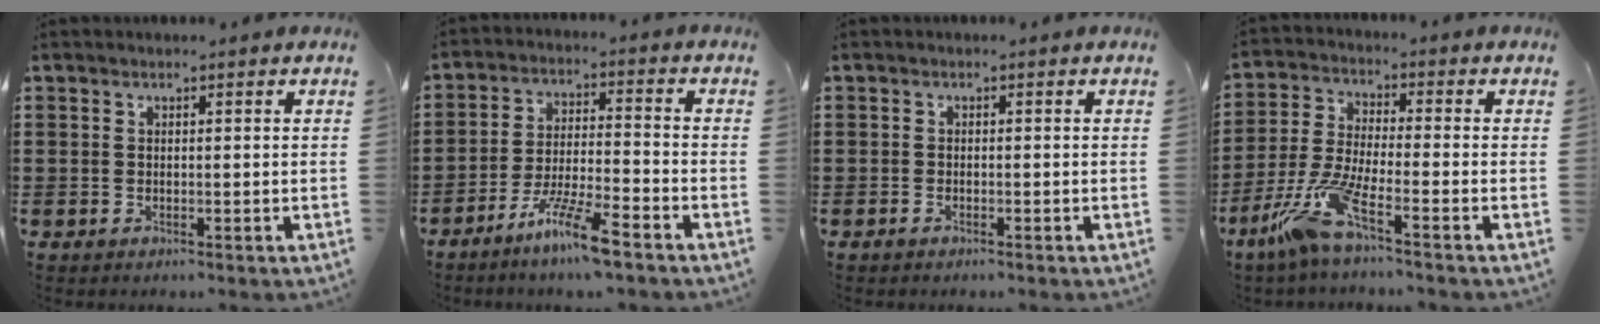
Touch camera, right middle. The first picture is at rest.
{"total": 8.5, "force": [-6.1, 0.5, 5.8], "torque": [-0.118, -0.007, -0.117]}
{"total": 0.7, "force": [-0.6, 0.1, 0.4], "torque": [-0.009, -0.003, -0.010]}
{"total": 8.3, "force": [-5.5, 1.0, 6.1], "torque": [-0.145, -0.015, -0.110]}